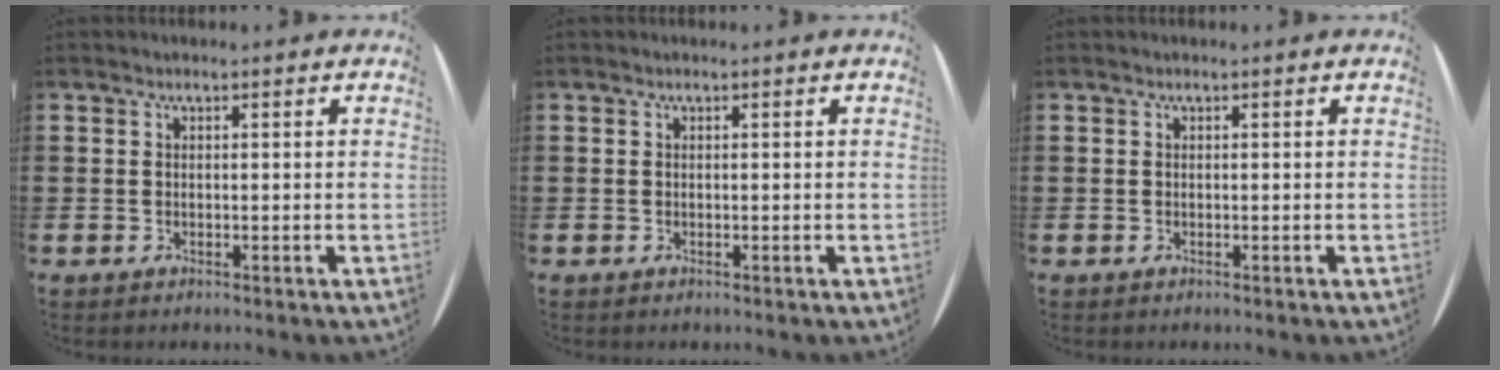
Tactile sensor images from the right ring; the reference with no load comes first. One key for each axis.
{"total": 0.0}
{"total": 0.0}